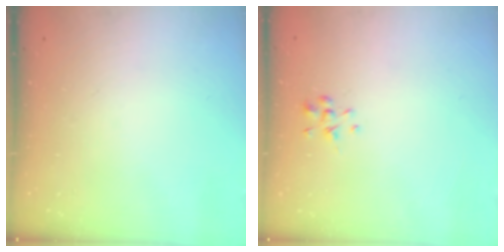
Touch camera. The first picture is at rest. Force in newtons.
{"total": 1.3, "press": 1.1, "slide": 0.5}